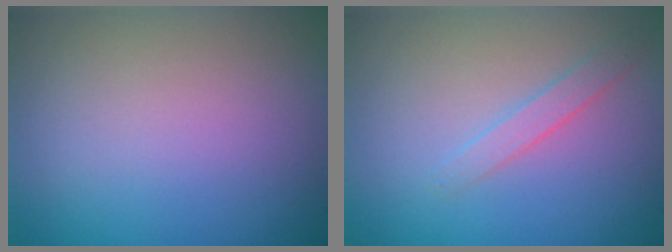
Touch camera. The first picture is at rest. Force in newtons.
{"total": 1.4, "press": 1.4, "slide": 0.1}